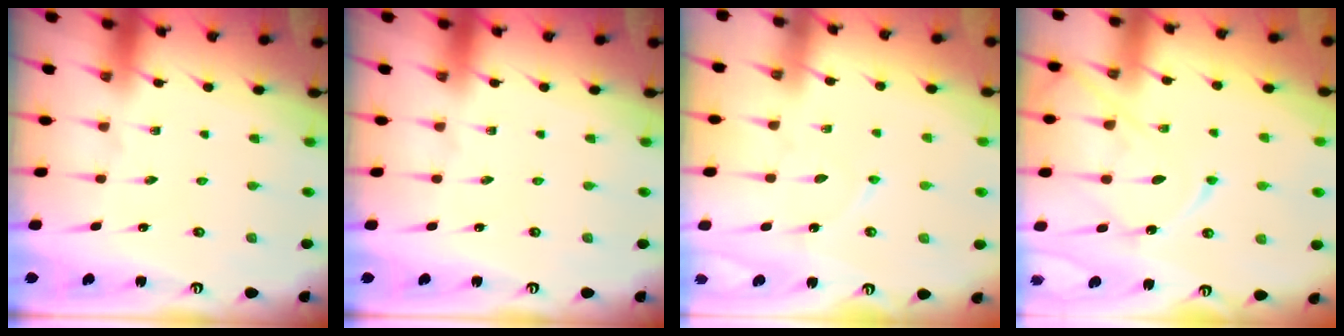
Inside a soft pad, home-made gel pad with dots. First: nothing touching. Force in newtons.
{"total": 0.0}
{"total": 3.5, "press": 3.4, "slide": 0.4}
{"total": 11.9, "press": 11.9, "slide": 1.0}